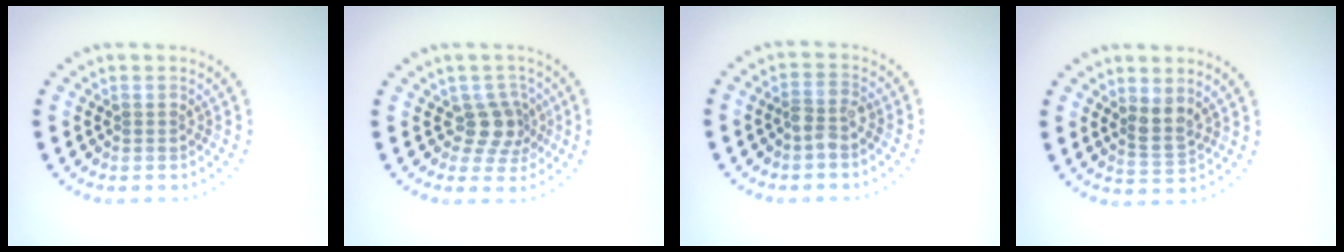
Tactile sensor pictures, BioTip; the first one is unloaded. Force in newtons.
{"total": 2.9, "press": 2.2, "slide": 1.9}
{"total": 1.8, "press": 1.6, "slide": 0.8}
{"total": 2.2, "press": 1.8, "slide": 1.3}